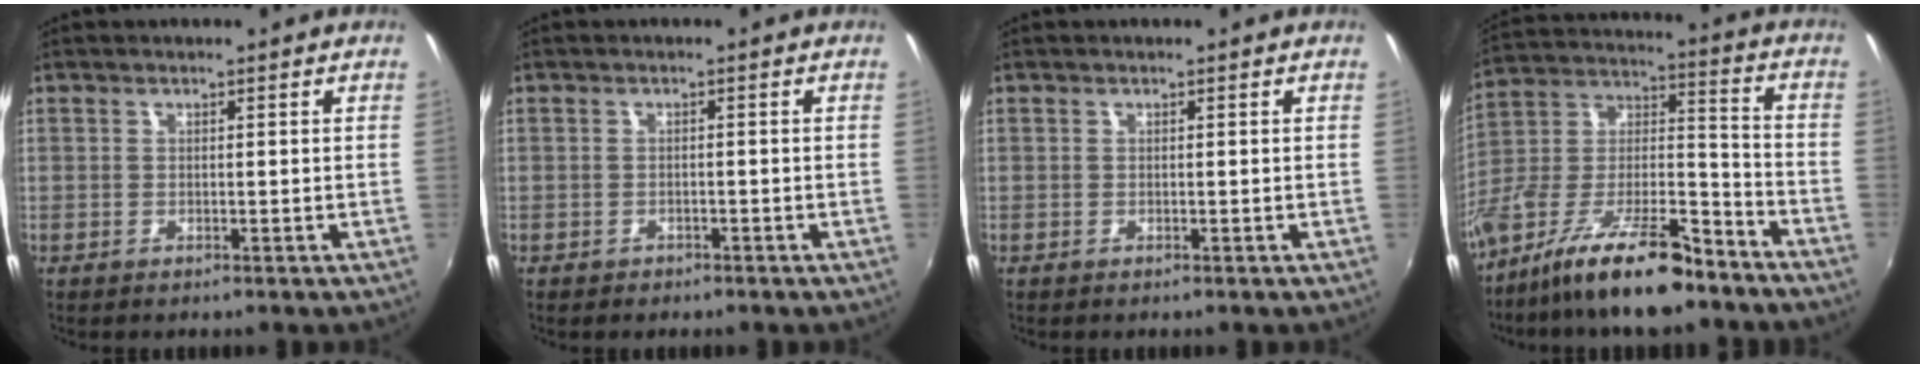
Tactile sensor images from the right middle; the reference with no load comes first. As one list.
[{"total": 1.6, "force": [-1.2, 1.0, 0.4], "torque": [-0.010, -0.003, -0.017]}, {"total": 0.0}, {"total": 19.0, "force": [-13.9, 4.8, 12.1], "torque": [-0.228, -0.004, -0.242]}]